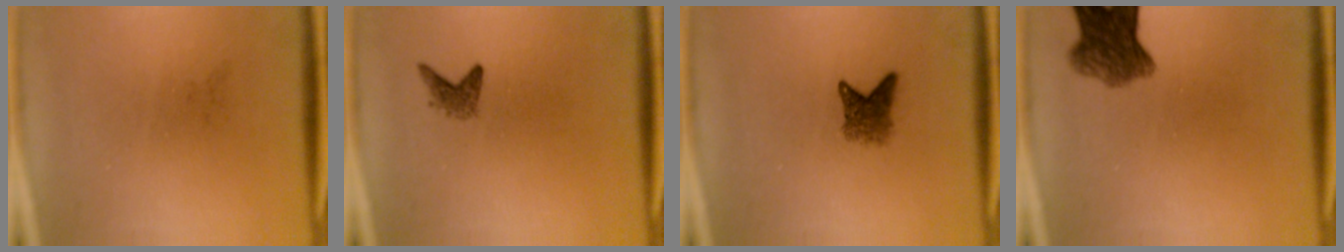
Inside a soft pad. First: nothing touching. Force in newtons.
{"total": 1.4}
{"total": 2.8}
{"total": 6.7}